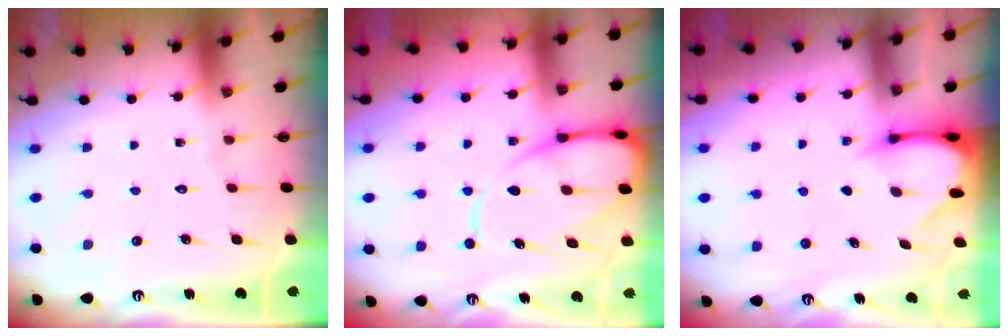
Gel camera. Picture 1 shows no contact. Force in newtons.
{"total": 12.0, "press": 11.9, "slide": 1.4}
{"total": 3.5, "press": 3.5, "slide": 0.3}